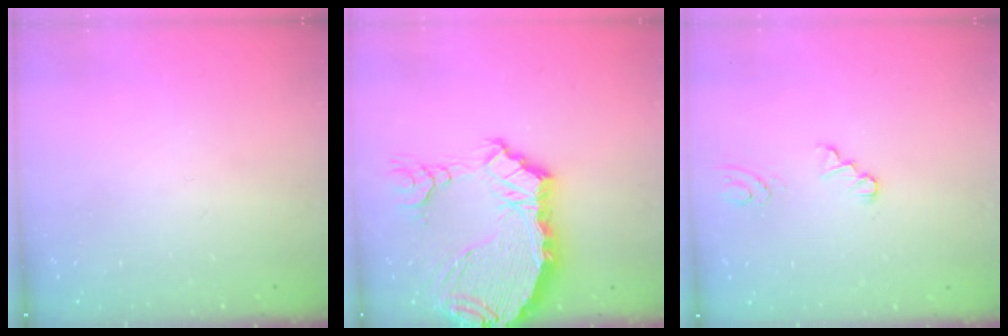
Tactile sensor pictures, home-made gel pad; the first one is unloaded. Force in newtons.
{"total": 13.2, "press": 12.7, "slide": 3.7}
{"total": 1.3, "press": 1.3, "slide": 0.2}